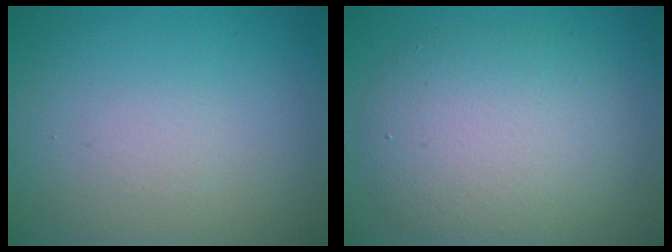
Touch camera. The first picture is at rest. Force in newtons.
{"total": 6.5, "press": 6.5, "slide": 0.3}